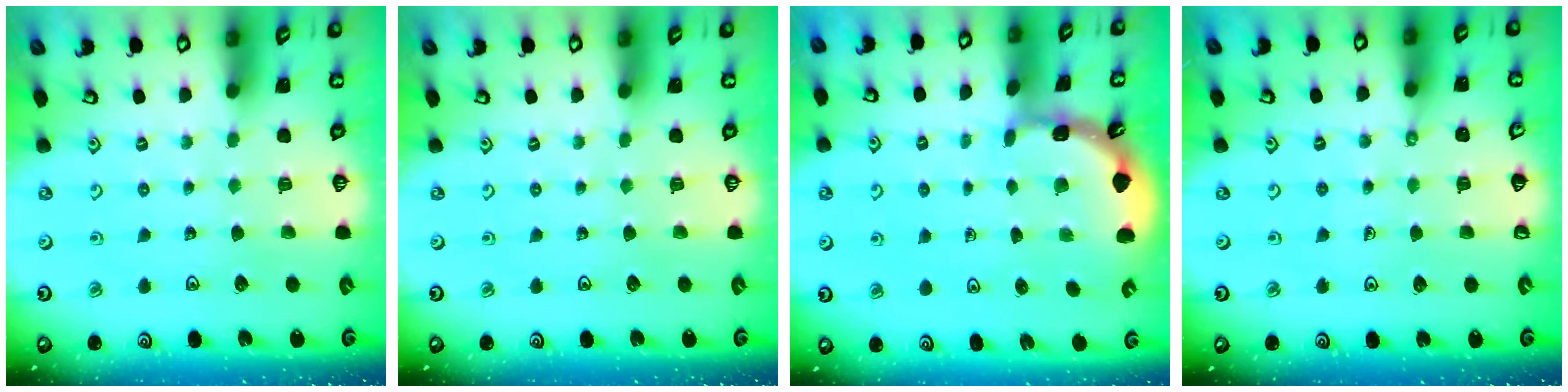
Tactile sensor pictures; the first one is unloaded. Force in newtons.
{"total": 0.0}
{"total": 2.0, "press": 2.0, "slide": 0.1}
{"total": 0.9, "press": 0.9, "slide": 0.1}